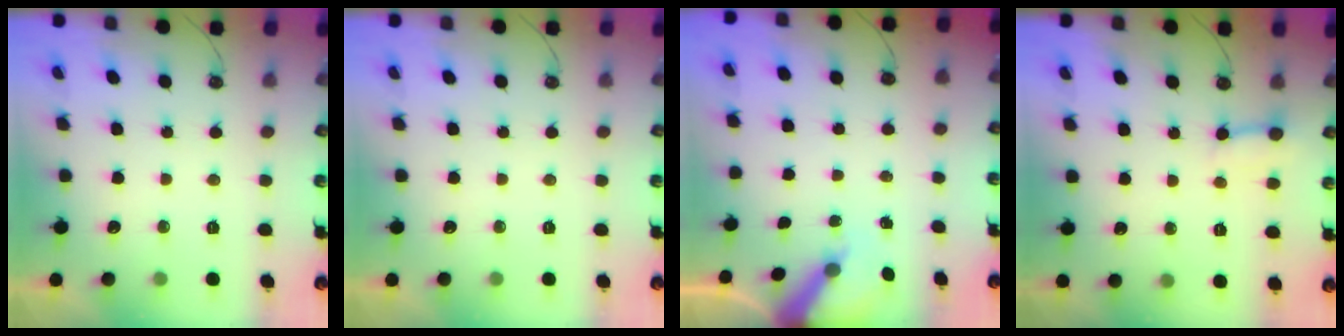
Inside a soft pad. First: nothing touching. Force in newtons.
{"total": 0.0}
{"total": 5.7, "press": 5.6, "slide": 0.7}
{"total": 4.1, "press": 4.1, "slide": 0.3}